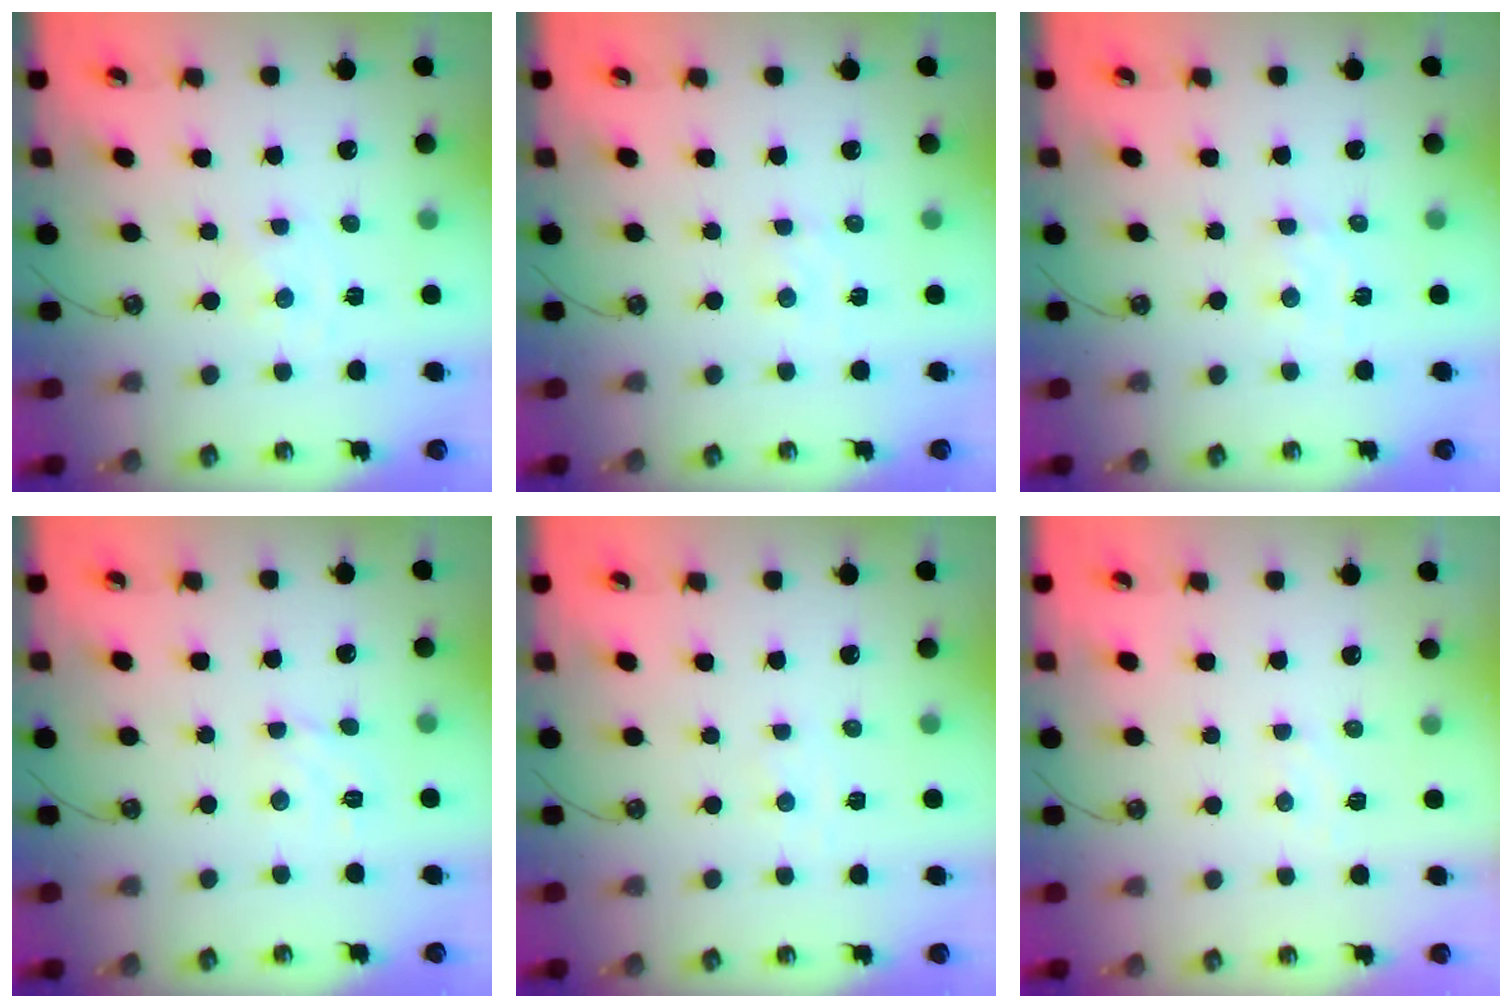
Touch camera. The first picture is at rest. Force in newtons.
{"total": 1.5, "press": 1.5, "slide": 0.2}
{"total": 2.4, "press": 2.3, "slide": 0.6}
{"total": 3.4, "press": 3.4, "slide": 0.4}
{"total": 1.4, "press": 1.4, "slide": 0.4}
{"total": 5.8, "press": 5.8, "slide": 0.8}